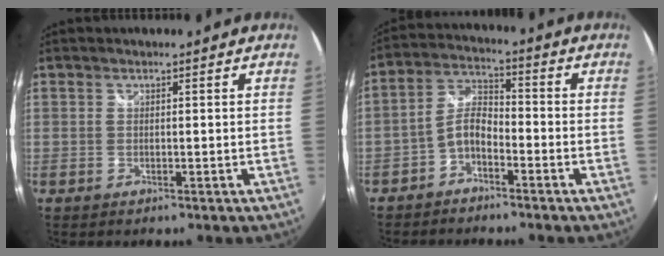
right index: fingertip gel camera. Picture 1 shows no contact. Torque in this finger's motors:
{"motor_torque": [0.14, -0.02, 0.34, 0.09]}